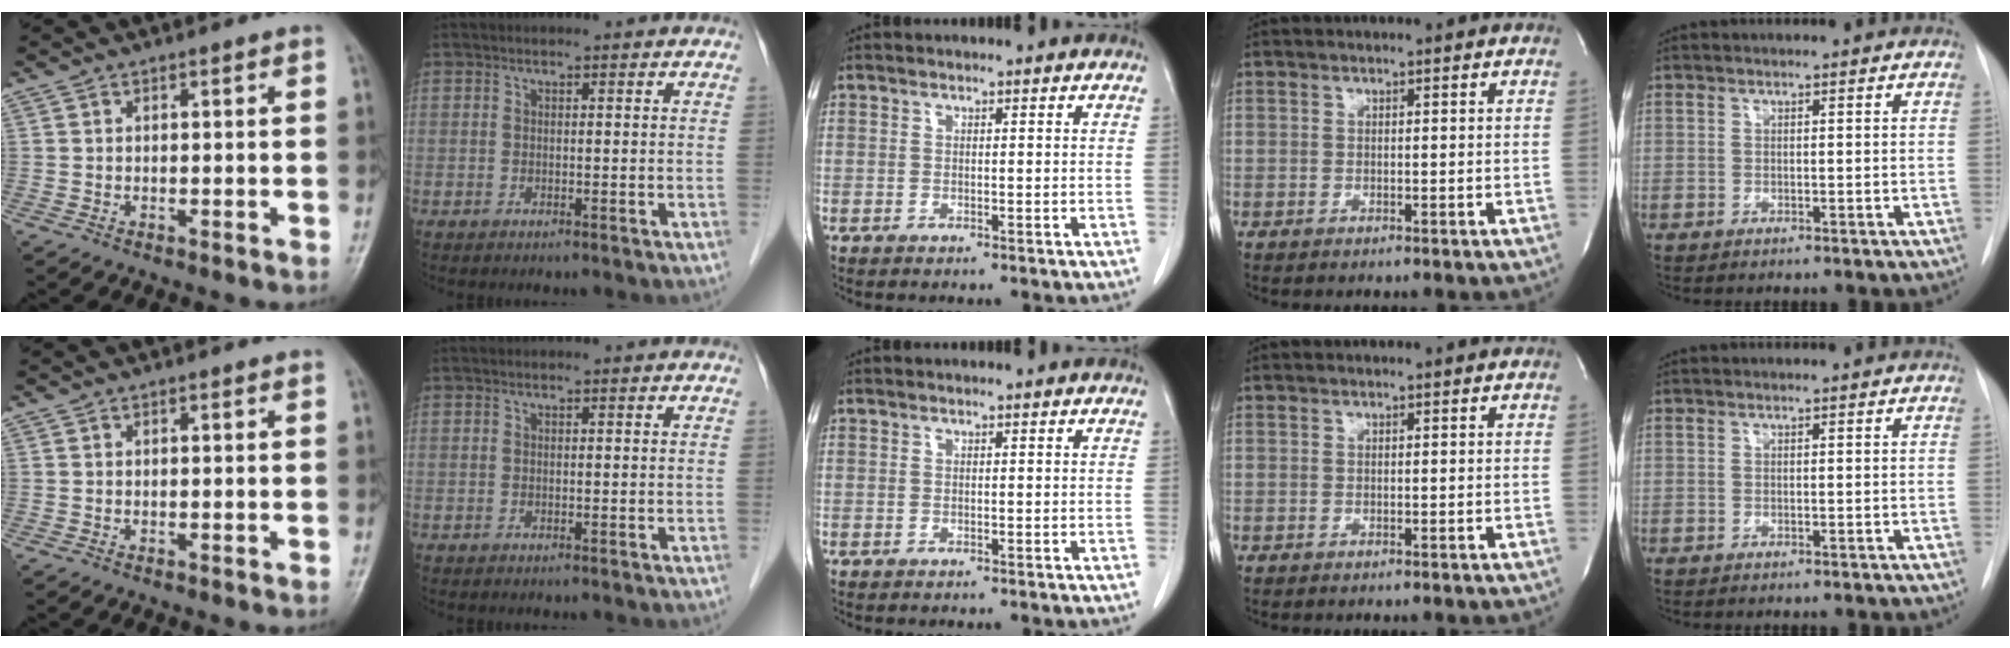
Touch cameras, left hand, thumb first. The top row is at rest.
{}